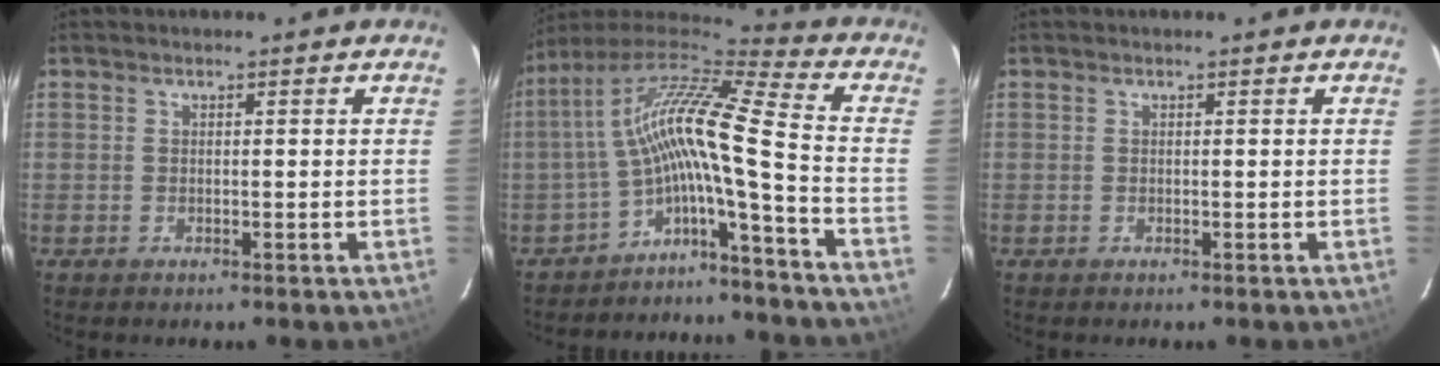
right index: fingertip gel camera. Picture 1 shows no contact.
{"total": 11.9, "force": [-4.0, -1.3, 11.1], "torque": [-0.190, -0.002, -0.083]}
{"total": 0.0}